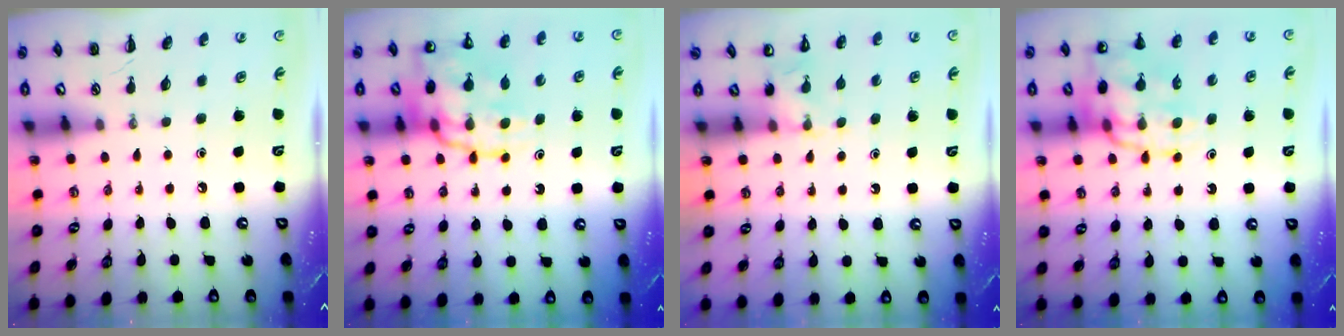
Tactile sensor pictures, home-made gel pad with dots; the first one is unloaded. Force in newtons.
{"total": 21.4, "press": 21.0, "slide": 4.0}
{"total": 5.3, "press": 5.1, "slide": 1.4}
{"total": 19.8, "press": 19.4, "slide": 4.1}